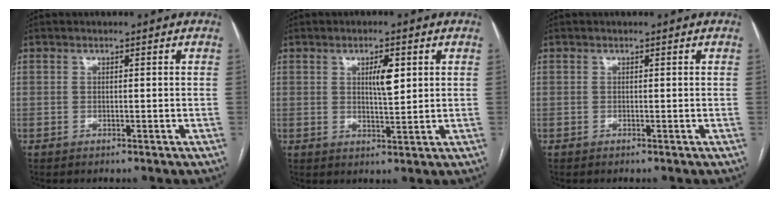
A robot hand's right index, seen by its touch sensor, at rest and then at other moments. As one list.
[{"total": 4.1, "force": [1.4, 0.9, 3.7], "torque": [-0.063, 0.000, 0.024]}, {"total": 0.0}]